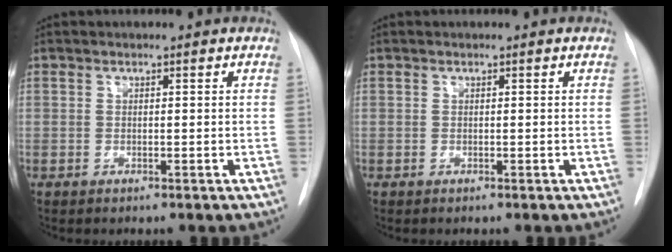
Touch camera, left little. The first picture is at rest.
{"total": 0.0}